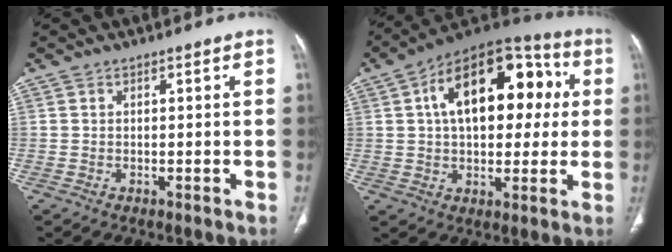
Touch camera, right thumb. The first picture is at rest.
{"total": 21.8, "force": [4.5, 12.5, 17.3], "torque": [-0.228, 0.035, 0.059]}